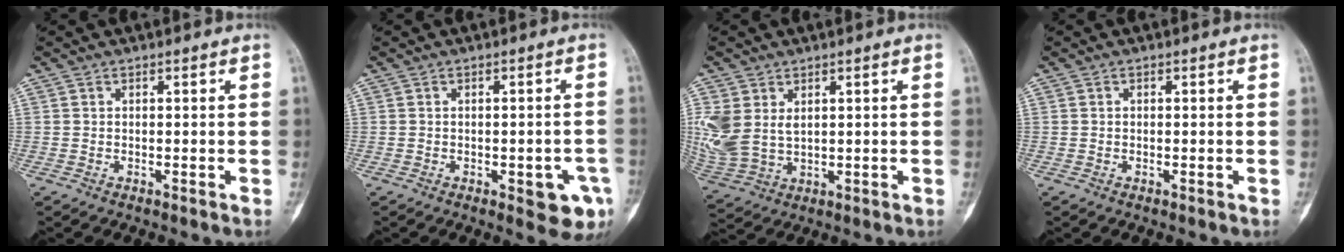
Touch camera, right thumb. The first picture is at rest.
{"total": 6.6, "force": [-2.5, 2.7, 5.5], "torque": [-0.048, 0.009, -0.022]}
{"total": 10.6, "force": [2.6, 7.6, 6.9], "torque": [-0.172, -0.009, 0.070]}
{"total": 0.0}